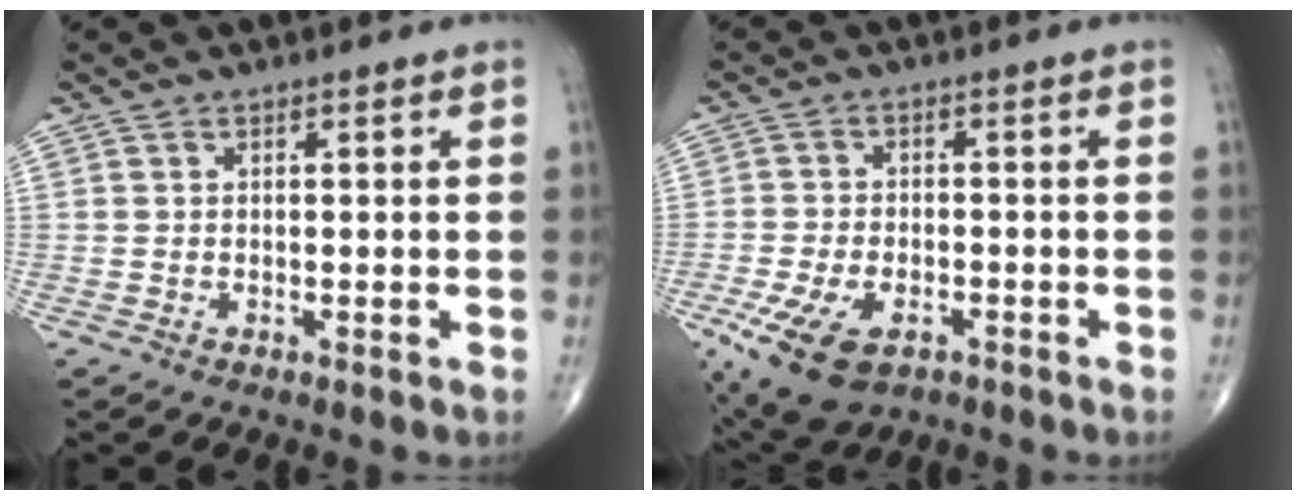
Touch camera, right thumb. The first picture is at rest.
{"total": 10.9, "force": [-5.3, 5.9, 7.4], "torque": [-0.143, 0.007, -0.087]}